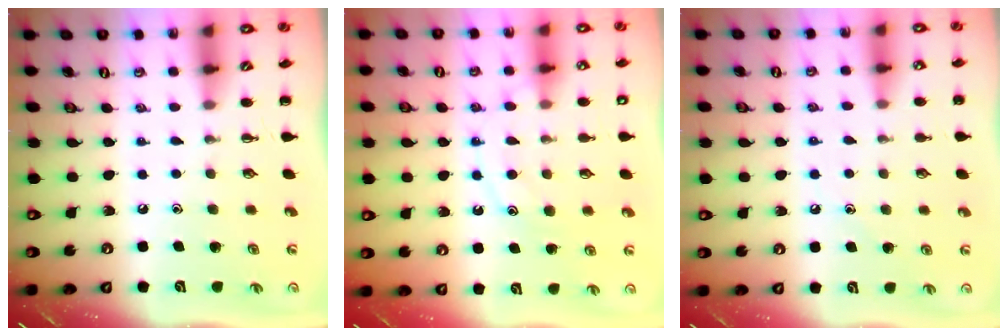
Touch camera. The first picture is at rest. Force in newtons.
{"total": 11.9, "press": 11.9, "slide": 0.7}
{"total": 7.6, "press": 7.3, "slide": 2.3}